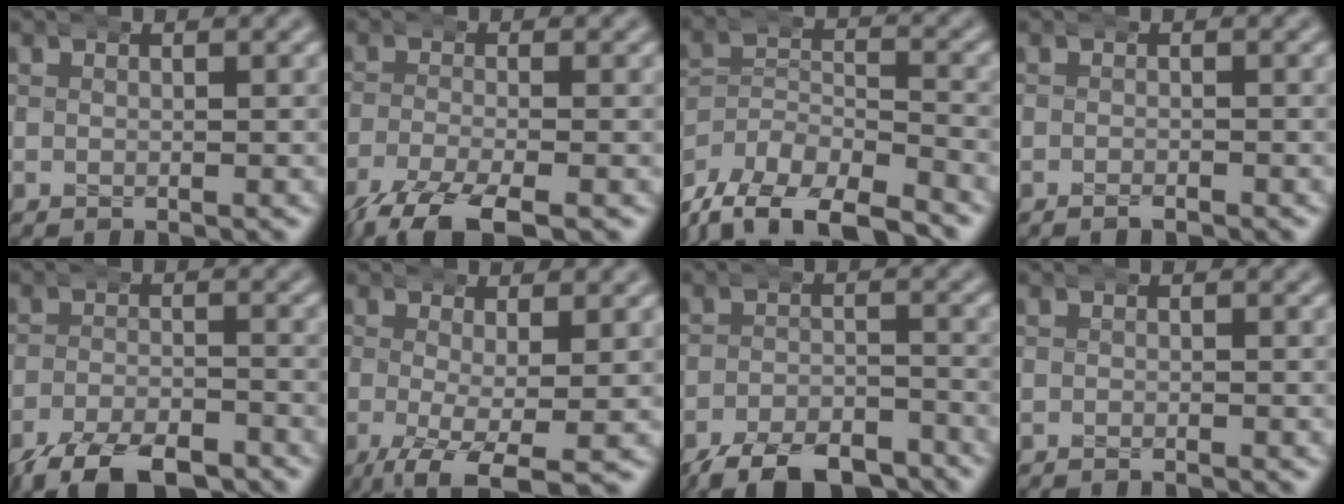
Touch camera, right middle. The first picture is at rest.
{"total": 6.6, "force": [-5.0, 2.2, 3.6], "torque": [-0.074, -0.024, -0.068]}
{"total": 10.8, "force": [-7.2, 6.8, 4.3], "torque": [-0.081, -0.033, -0.123]}
{"total": 1.3, "force": [-1.2, 0.2, 0.6], "torque": [-0.004, -0.001, -0.020]}
{"total": 7.6, "force": [-6.3, 2.5, 3.5], "torque": [-0.046, -0.017, -0.096]}
{"total": 5.6, "force": [-3.7, 1.4, 4.0], "torque": [-0.081, -0.039, -0.040]}
{"total": 8.4, "force": [-7.5, 2.6, 2.9], "torque": [-0.029, -0.017, -0.120]}
{"total": 0.9, "force": [-0.9, -0.1, 0.2], "torque": [0.000, 0.000, -0.016]}